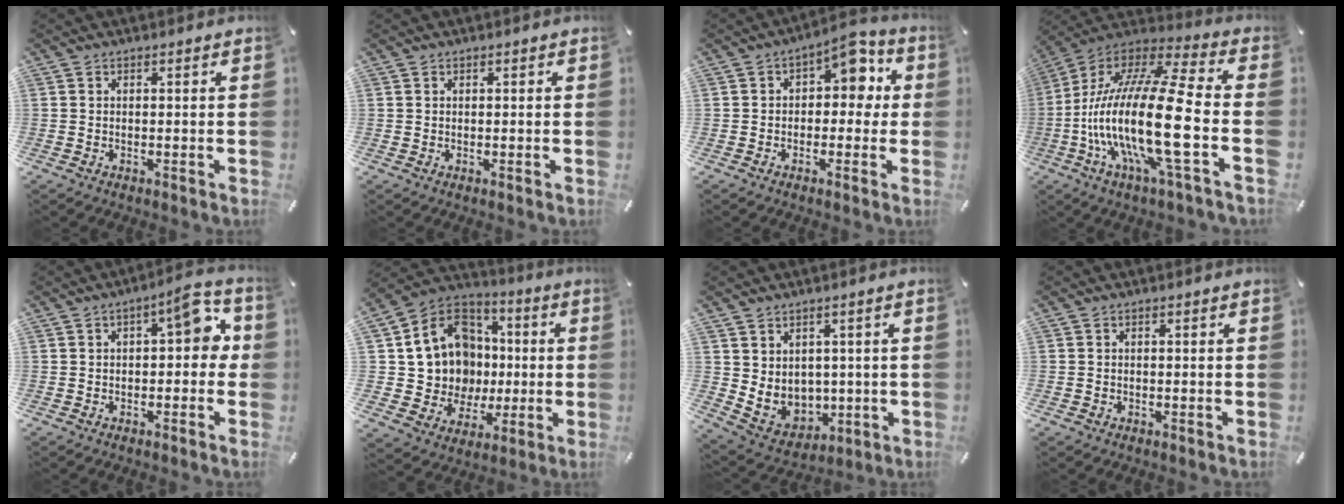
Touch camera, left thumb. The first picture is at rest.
{"total": 0.5, "force": [0.0, 0.5, 0.0], "torque": [0.000, 0.005, -0.002]}
{"total": 7.7, "force": [3.0, 4.7, 5.3], "torque": [-0.064, -0.022, 0.042]}
{"total": 24.6, "force": [-5.4, 5.8, 23.3], "torque": [-0.504, -0.004, -0.102]}
{"total": 8.1, "force": [2.2, 3.7, 6.9], "torque": [-0.094, -0.007, 0.029]}
{"total": 15.9, "force": [1.8, 14.8, 5.5], "torque": [-0.110, -0.026, 0.057]}
{"total": 6.8, "force": [3.2, 6.0, 0.6], "torque": [-0.022, -0.036, 0.073]}
{"total": 0.6, "force": [-0.4, 0.4, -0.1], "torque": [0.002, 0.003, -0.010]}